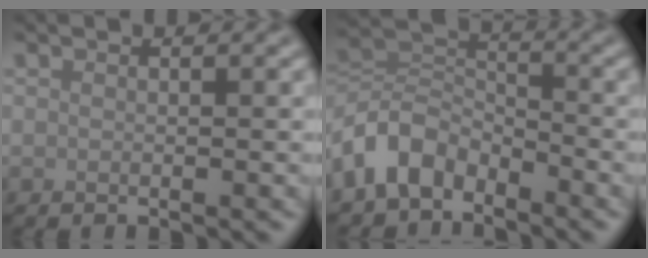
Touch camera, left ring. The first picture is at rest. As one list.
[{"total": 5.6, "force": [-3.7, 3.3, 2.6], "torque": [-0.050, 0.005, -0.085]}]